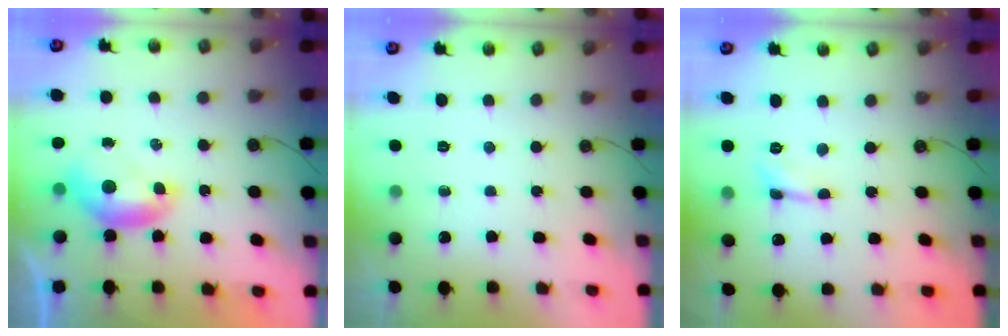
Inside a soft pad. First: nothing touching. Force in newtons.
{"total": 0.0}
{"total": 1.0, "press": 0.9, "slide": 0.4}